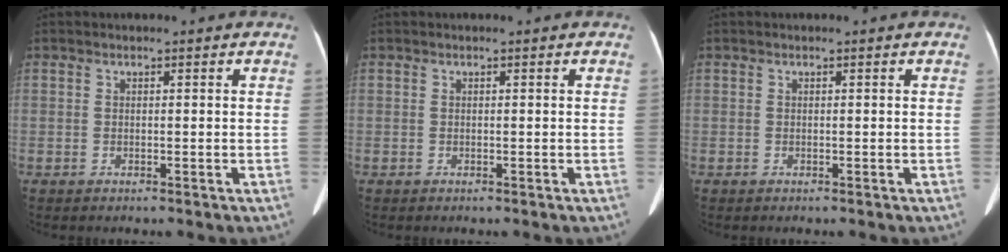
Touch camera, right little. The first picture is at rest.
{"total": 0.0}
{"total": 0.0}